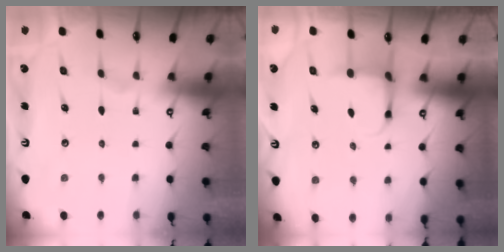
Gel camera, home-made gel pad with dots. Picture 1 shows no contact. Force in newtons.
{"total": 3.9, "press": 3.8, "slide": 1.1}